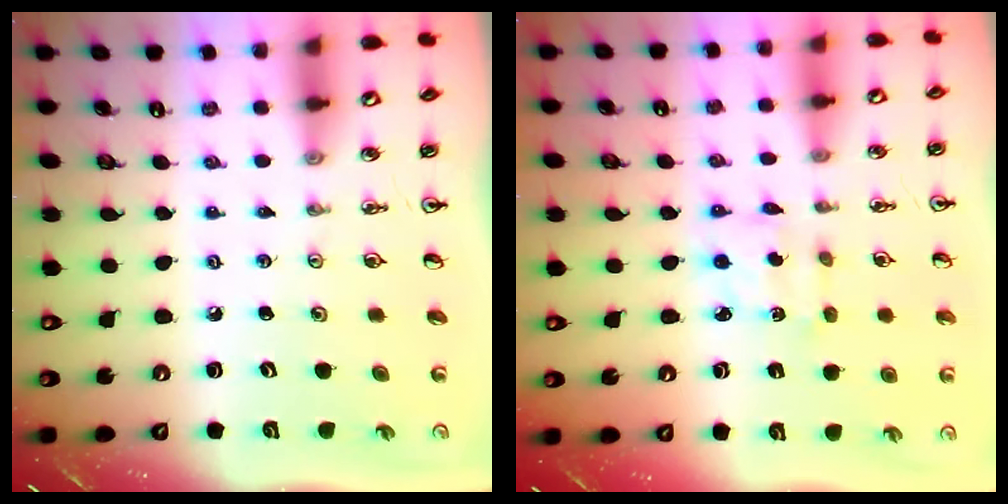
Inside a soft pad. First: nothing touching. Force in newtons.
{"total": 2.9, "press": 2.8, "slide": 0.6}